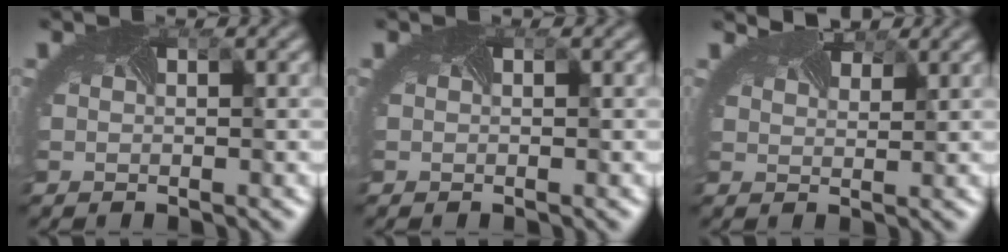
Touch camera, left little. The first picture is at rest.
{"total": 0.0}
{"total": 2.7, "force": [2.4, 0.8, 0.8], "torque": [-0.014, 0.005, 0.025]}